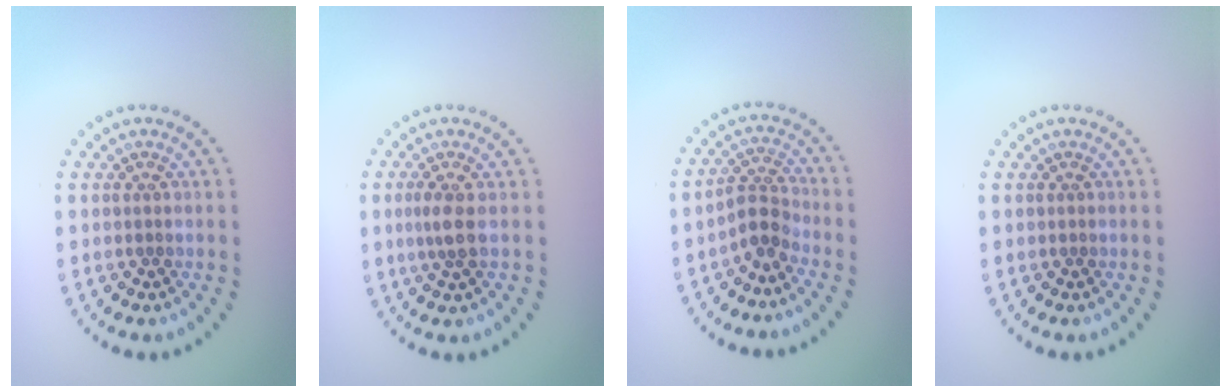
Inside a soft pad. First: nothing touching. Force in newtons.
{"total": 2.0, "press": 1.6, "slide": 1.2}
{"total": 2.5, "press": 1.8, "slide": 1.7}
{"total": 0.0}